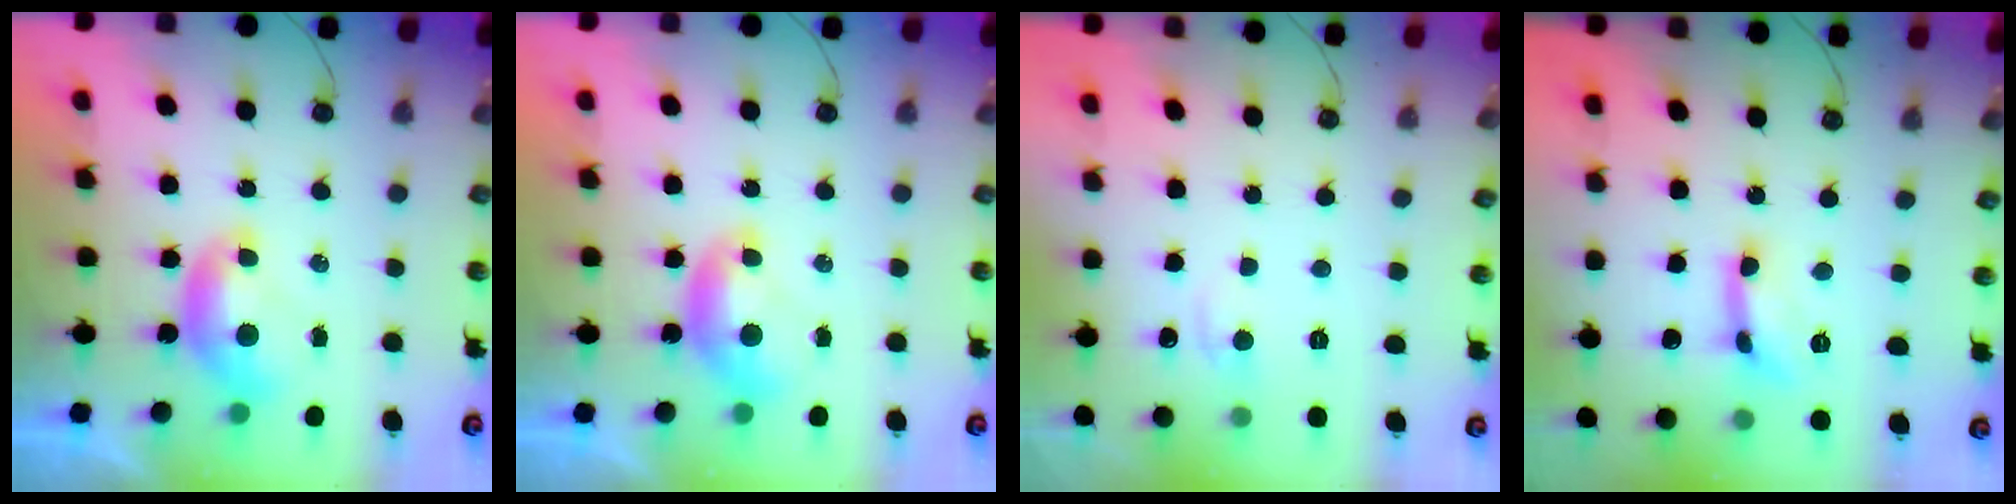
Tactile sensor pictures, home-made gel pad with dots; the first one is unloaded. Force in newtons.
{"total": 0.0}
{"total": 0.8, "press": 0.2, "slide": 0.7}
{"total": 2.7, "press": 2.7, "slide": 0.3}